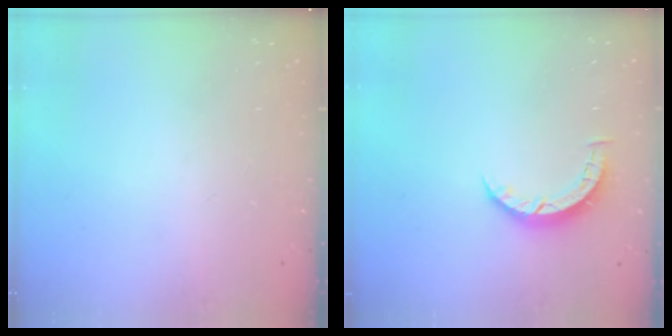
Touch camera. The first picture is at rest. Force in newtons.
{"total": 3.6, "press": 3.6, "slide": 0.4}